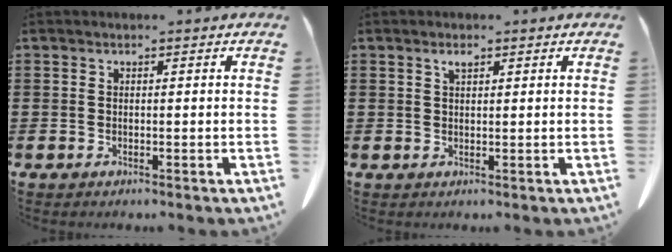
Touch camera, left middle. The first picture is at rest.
{"total": 1.4, "force": [0.8, 0.5, 1.0], "torque": [-0.023, 0.001, 0.015]}